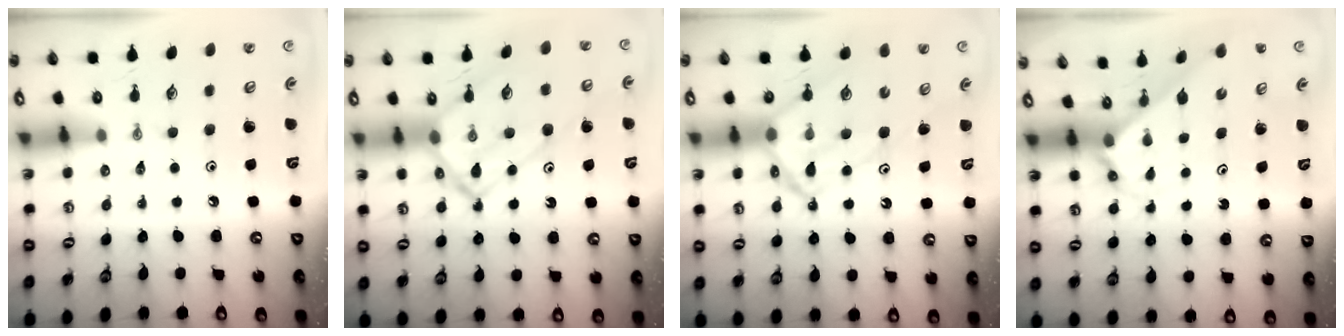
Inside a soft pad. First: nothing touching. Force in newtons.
{"total": 13.3, "press": 13.2, "slide": 1.7}
{"total": 12.4, "press": 12.3, "slide": 1.4}
{"total": 2.7, "press": 2.7, "slide": 0.2}